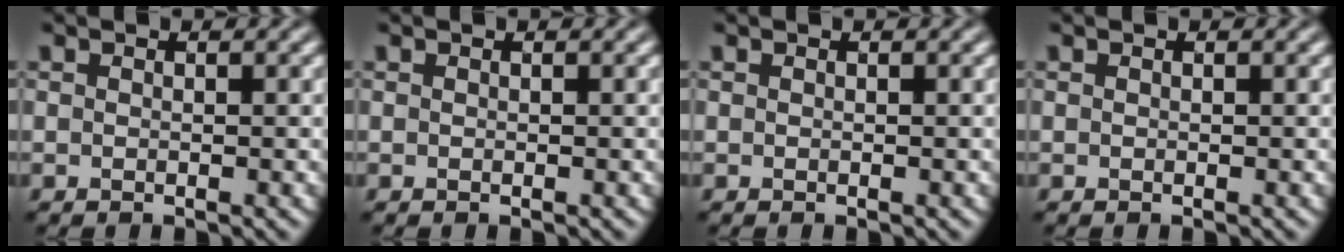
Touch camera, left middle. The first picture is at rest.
{"total": 0.0}
{"total": 0.0}
{"total": 0.0}